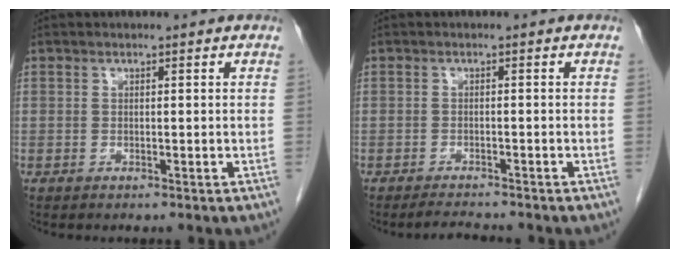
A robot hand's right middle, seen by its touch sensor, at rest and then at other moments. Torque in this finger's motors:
{"motor_torque": [0.02, -0.02, 0.00, 0.00]}